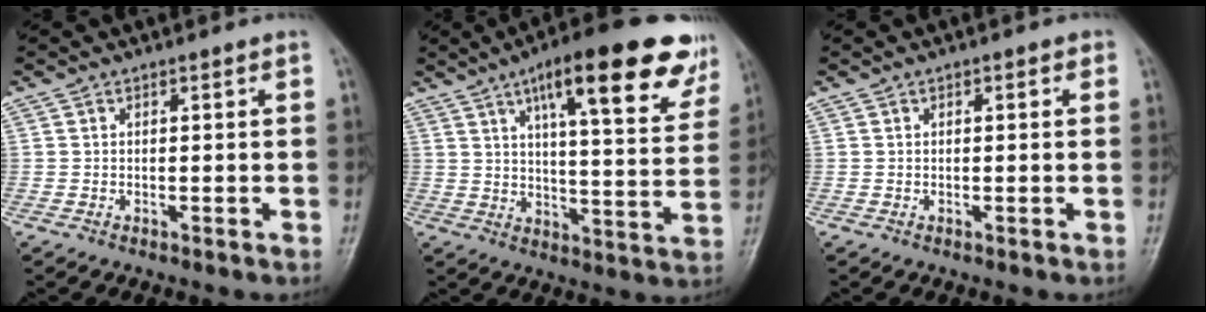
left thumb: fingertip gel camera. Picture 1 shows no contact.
{"total": 22.1, "force": [12.6, 6.1, 17.2], "torque": [-0.211, -0.032, 0.175]}
{"total": 1.2, "force": [0.4, 0.7, 0.9], "torque": [-0.007, 0.002, 0.003]}